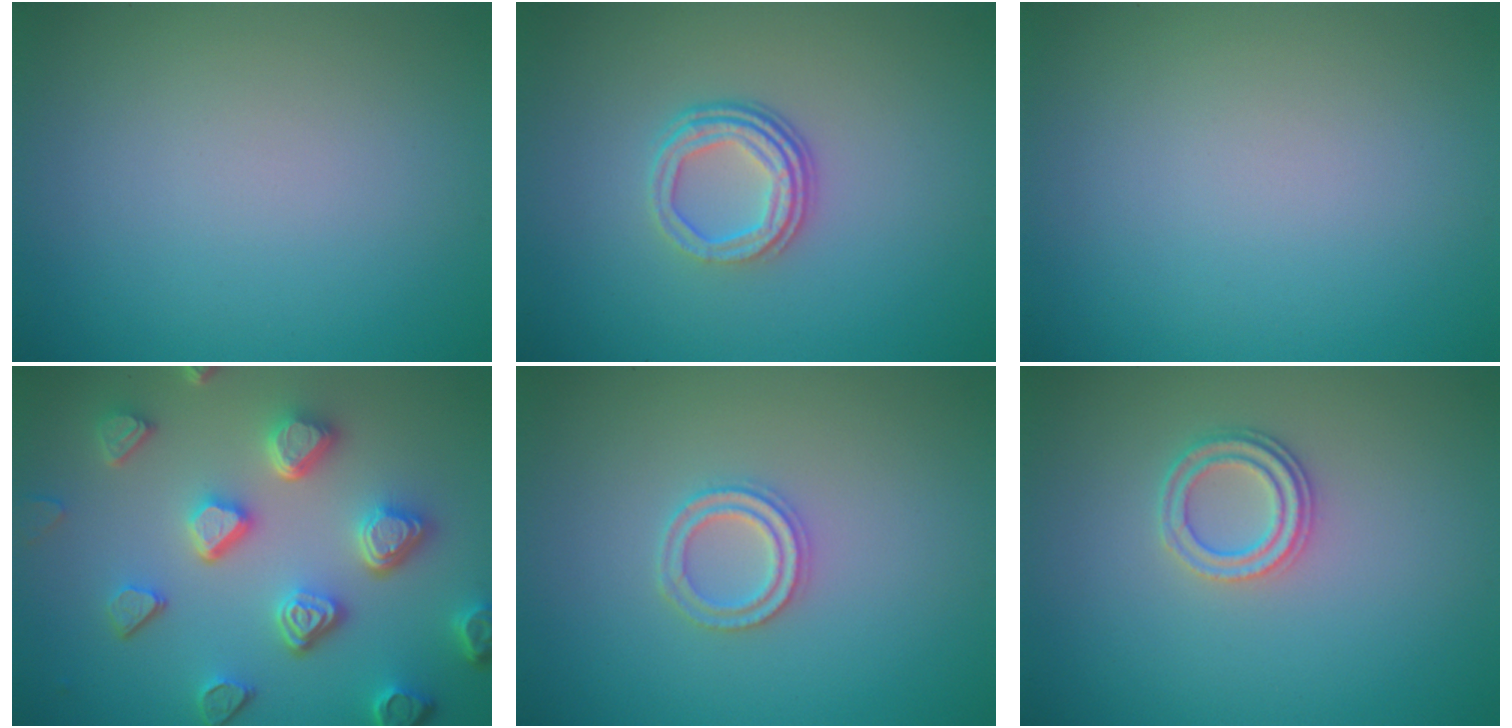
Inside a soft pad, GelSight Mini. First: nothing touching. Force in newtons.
{"total": 3.5, "press": 2.5, "slide": 2.5}
{"total": 0.0}
{"total": 6.6, "press": 5.3, "slide": 3.9}
{"total": 2.2, "press": 2.2, "slide": 0.5}
{"total": 2.3, "press": 2.2, "slide": 0.8}